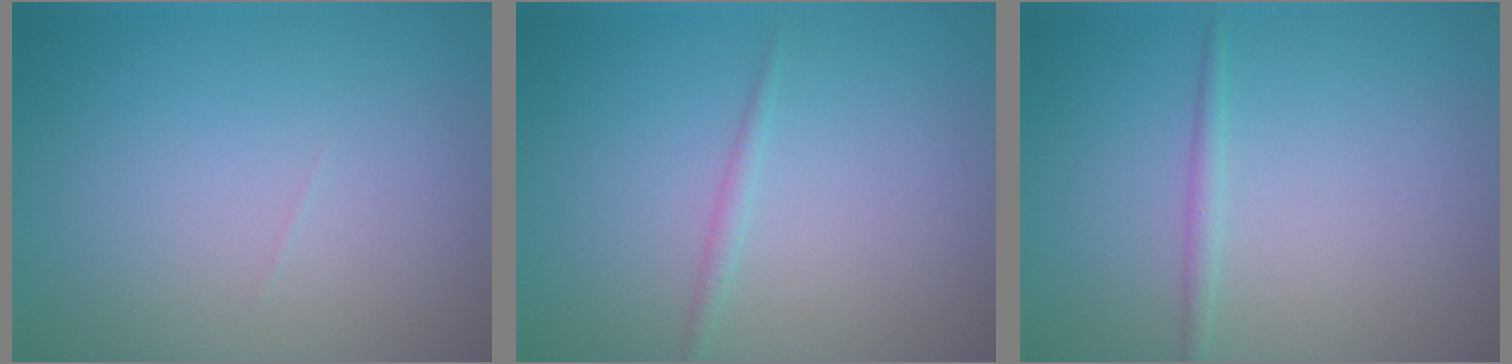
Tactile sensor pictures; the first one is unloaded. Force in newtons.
{"total": 0.8, "press": 0.8, "slide": 0.0}
{"total": 1.0, "press": 1.0, "slide": 0.0}